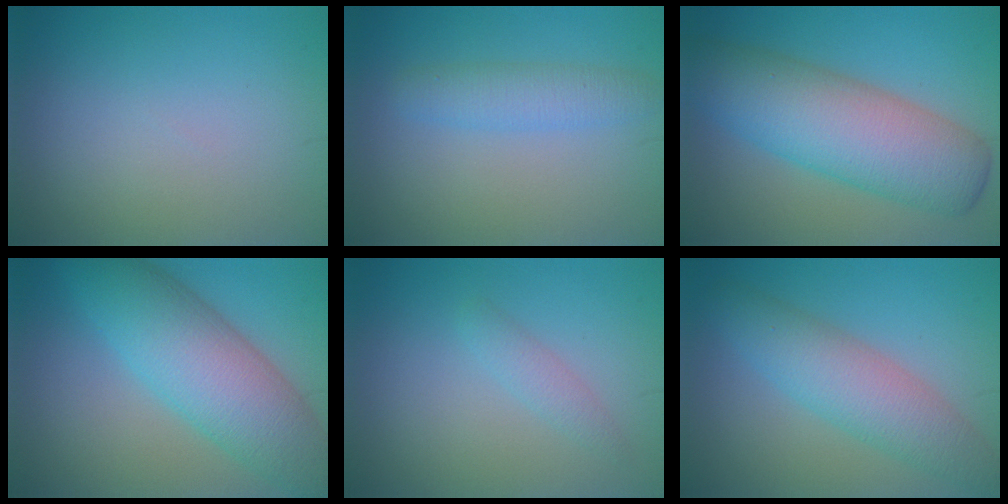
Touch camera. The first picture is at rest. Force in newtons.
{"total": 2.7, "press": 2.7, "slide": 0.2}
{"total": 9.8, "press": 9.8, "slide": 0.3}
{"total": 9.2, "press": 9.2, "slide": 0.1}
{"total": 1.4, "press": 1.4, "slide": 0.0}
{"total": 5.5, "press": 5.5, "slide": 0.2}